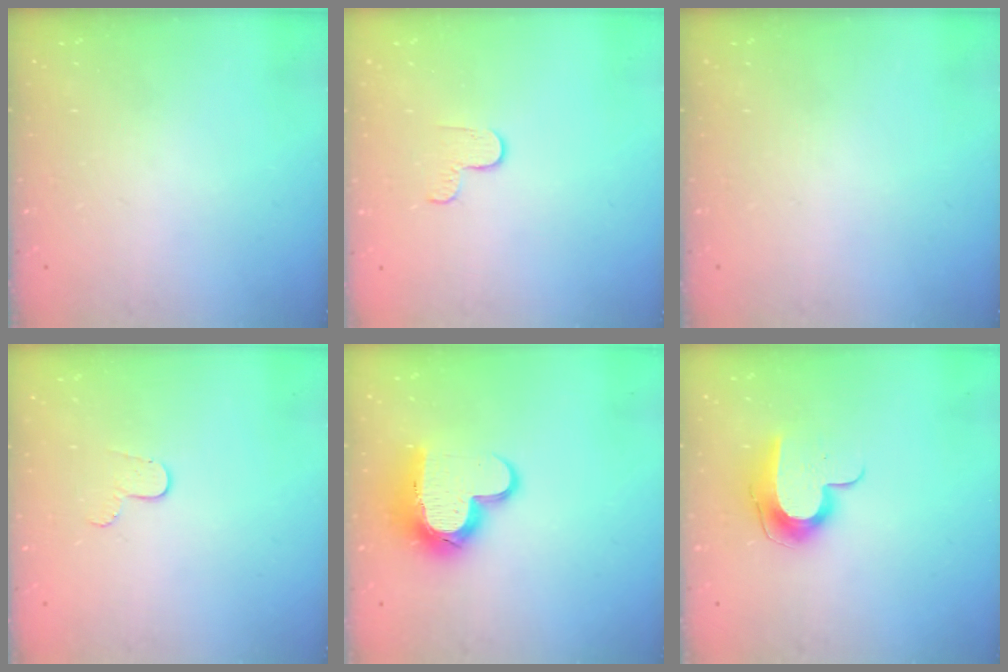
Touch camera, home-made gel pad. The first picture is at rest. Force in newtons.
{"total": 3.0, "press": 3.0, "slide": 0.4}
{"total": 0.0}
{"total": 5.1, "press": 5.1, "slide": 0.5}
{"total": 14.0, "press": 14.0, "slide": 1.0}
{"total": 10.1, "press": 10.0, "slide": 1.0}